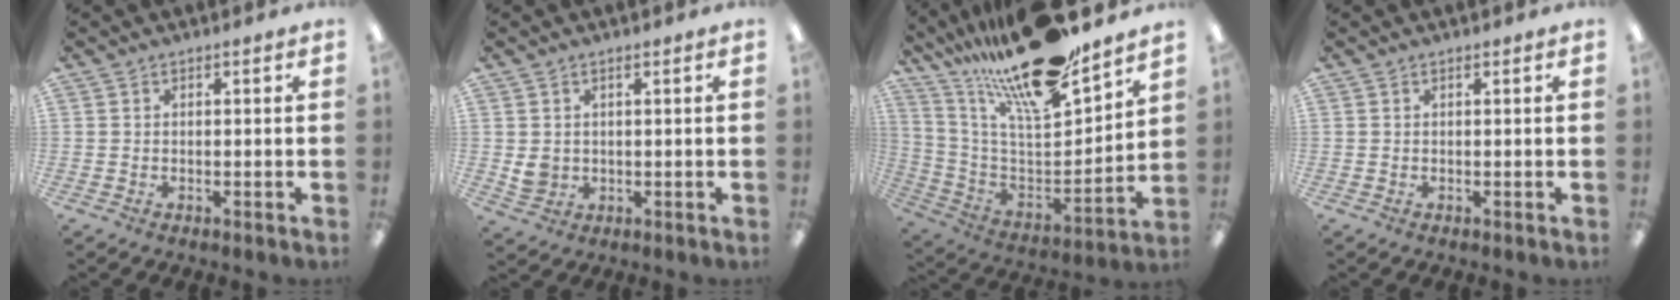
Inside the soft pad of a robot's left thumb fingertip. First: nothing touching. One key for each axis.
{"total": 3.4, "fx": 1.1, "fy": 2.9, "fz": 1.4, "tx": -0.023, "ty": 0.001, "tz": 0.020}
{"total": 22.5, "fx": 18.7, "fy": 4.4, "fz": 11.7, "tx": -0.199, "ty": -0.134, "tz": 0.312}
{"total": 0.0}